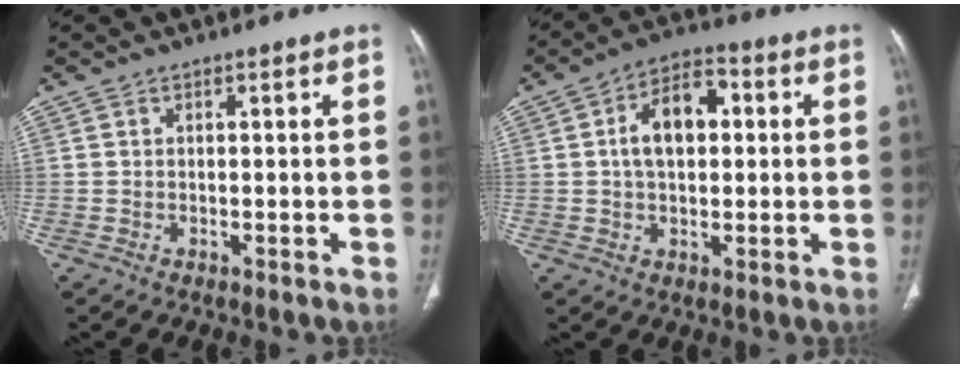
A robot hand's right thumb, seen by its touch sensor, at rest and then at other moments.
{"total": 10.0, "force": [1.4, 6.0, 7.9], "torque": [-0.123, 0.021, 0.018]}